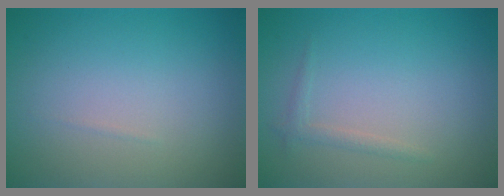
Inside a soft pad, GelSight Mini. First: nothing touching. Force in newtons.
{"total": 1.0, "press": 1.0, "slide": 0.0}